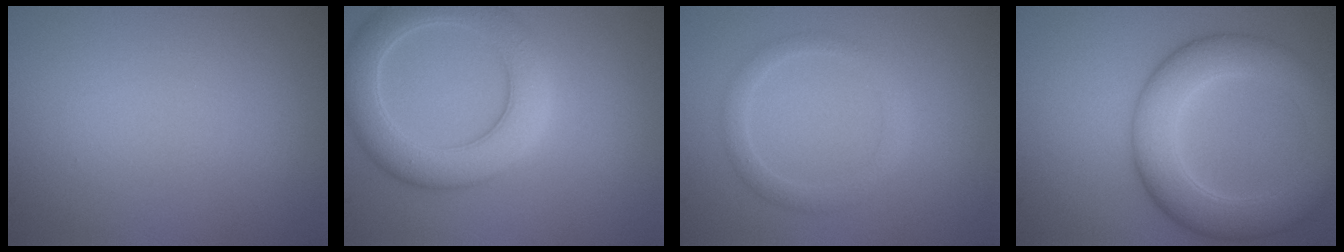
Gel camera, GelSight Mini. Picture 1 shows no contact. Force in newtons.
{"total": 6.1, "press": 6.1, "slide": 0.4}
{"total": 2.0, "press": 1.9, "slide": 0.1}
{"total": 7.4, "press": 7.4, "slide": 0.3}